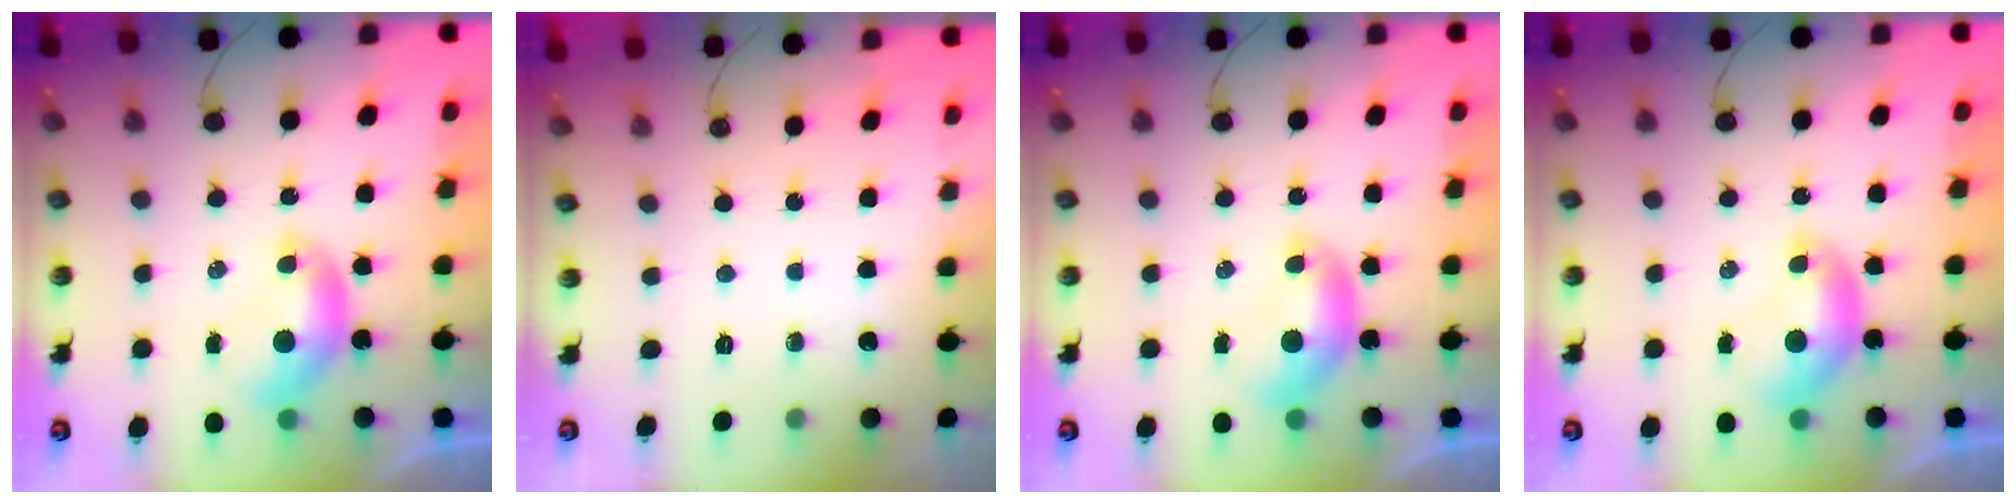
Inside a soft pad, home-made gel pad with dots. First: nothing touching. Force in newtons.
{"total": 0.0}
{"total": 0.0}
{"total": 0.0}